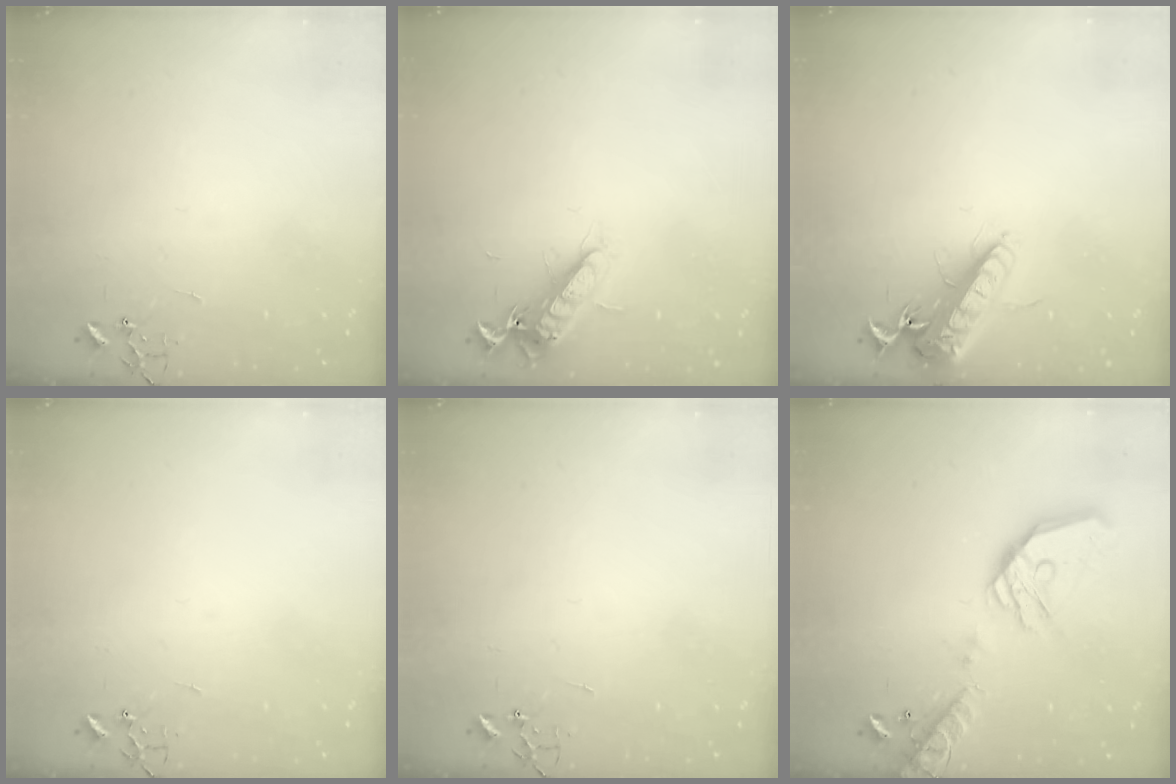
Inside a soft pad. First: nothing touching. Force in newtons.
{"total": 13.0, "press": 12.9, "slide": 1.2}
{"total": 15.8, "press": 15.5, "slide": 3.1}
{"total": 0.0}
{"total": 0.0}
{"total": 18.9, "press": 18.8, "slide": 2.4}